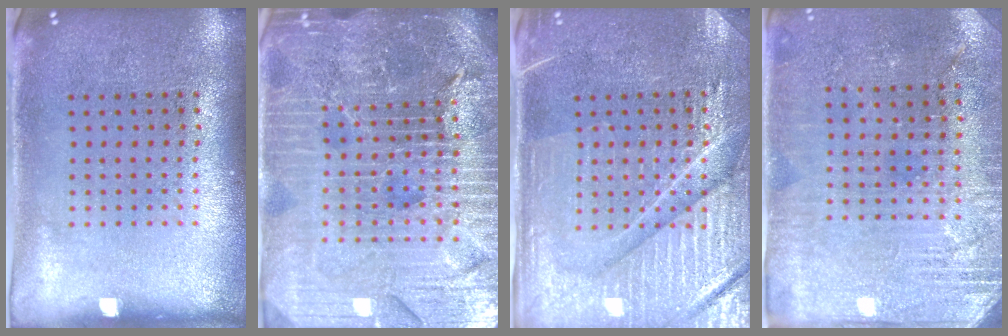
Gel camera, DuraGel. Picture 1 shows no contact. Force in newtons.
{"total": 5.9, "press": 5.3, "slide": 2.8}
{"total": 4.5, "press": 4.3, "slide": 1.3}
{"total": 2.8, "press": 2.7, "slide": 0.6}